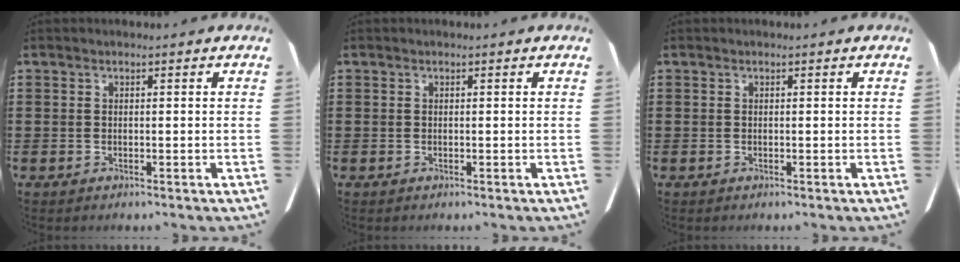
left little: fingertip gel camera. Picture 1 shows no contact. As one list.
[{"total": 0.0}, {"total": 0.0}]